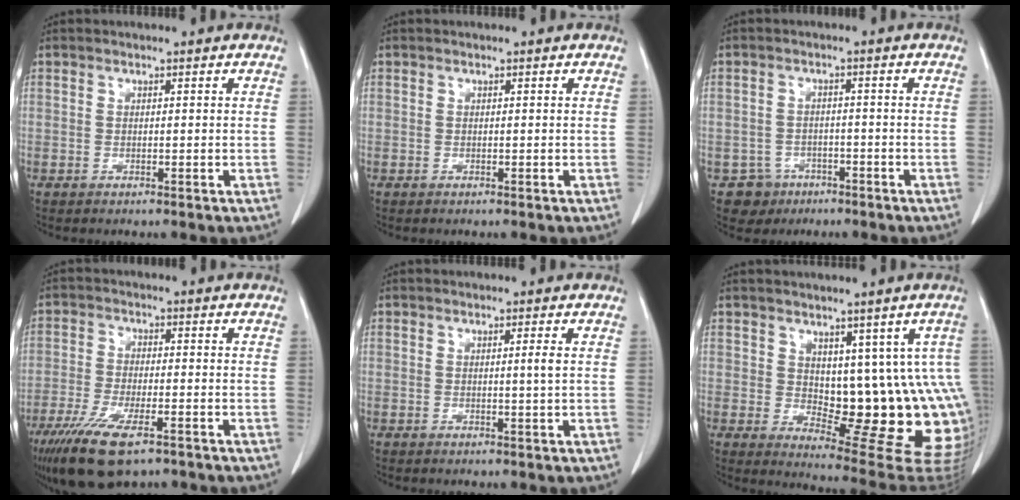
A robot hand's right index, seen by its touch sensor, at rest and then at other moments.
{"total": 0.0}
{"total": 4.1, "force": [-2.2, 3.4, -0.2], "torque": [0.009, 0.012, -0.029]}
{"total": 11.1, "force": [-7.2, 2.8, 8.0], "torque": [-0.143, -0.025, -0.115]}
{"total": 1.1, "force": [0.1, -0.4, 1.0], "torque": [-0.015, -0.001, 0.001]}
{"total": 13.8, "force": [1.4, 6.2, 12.2], "torque": [-0.126, 0.002, 0.034]}